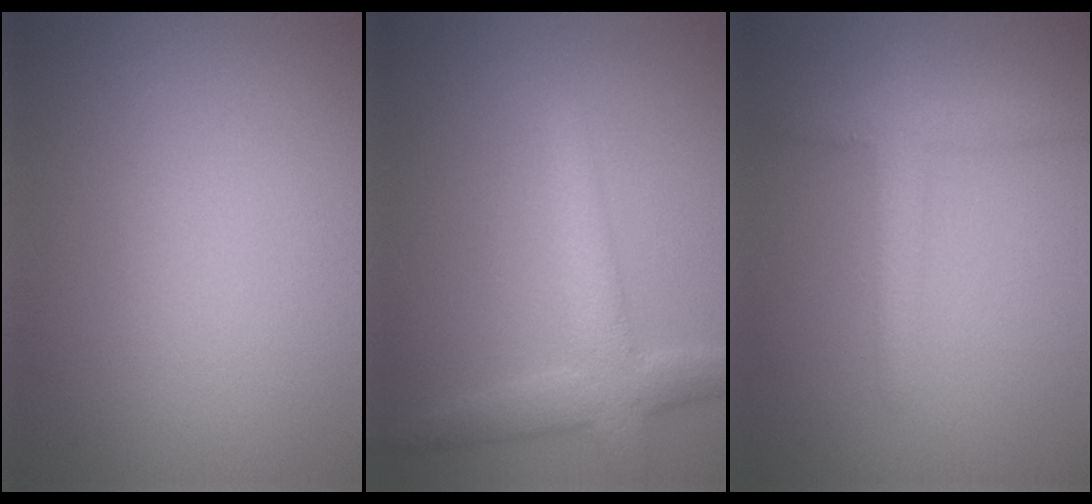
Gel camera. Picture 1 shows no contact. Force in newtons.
{"total": 4.6, "press": 4.5, "slide": 0.4}
{"total": 2.8, "press": 2.8, "slide": 0.2}